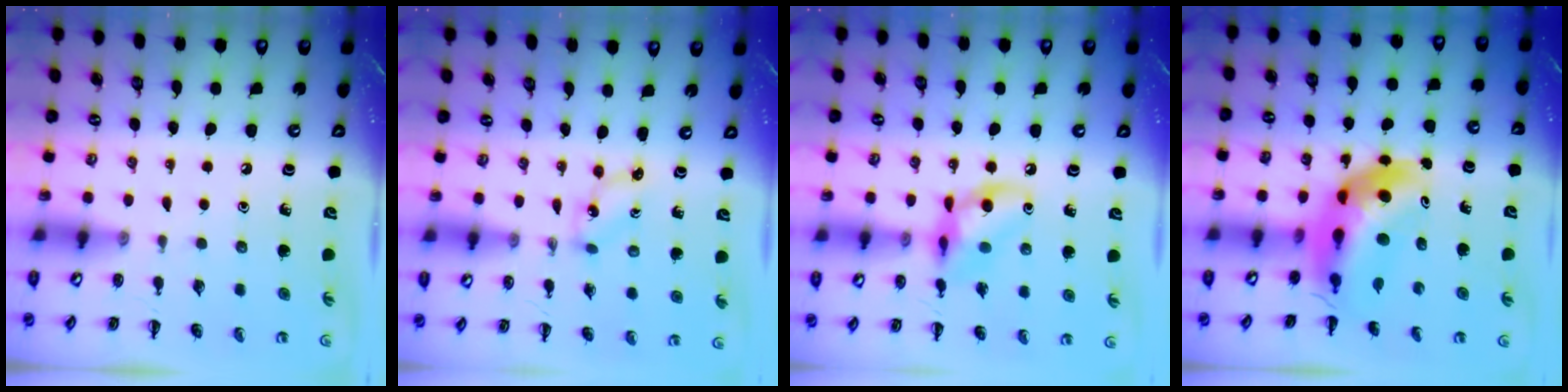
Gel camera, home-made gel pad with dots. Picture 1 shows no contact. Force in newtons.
{"total": 1.2, "press": 1.2, "slide": 0.1}
{"total": 12.3, "press": 12.2, "slide": 1.3}
{"total": 9.4, "press": 8.8, "slide": 3.1}